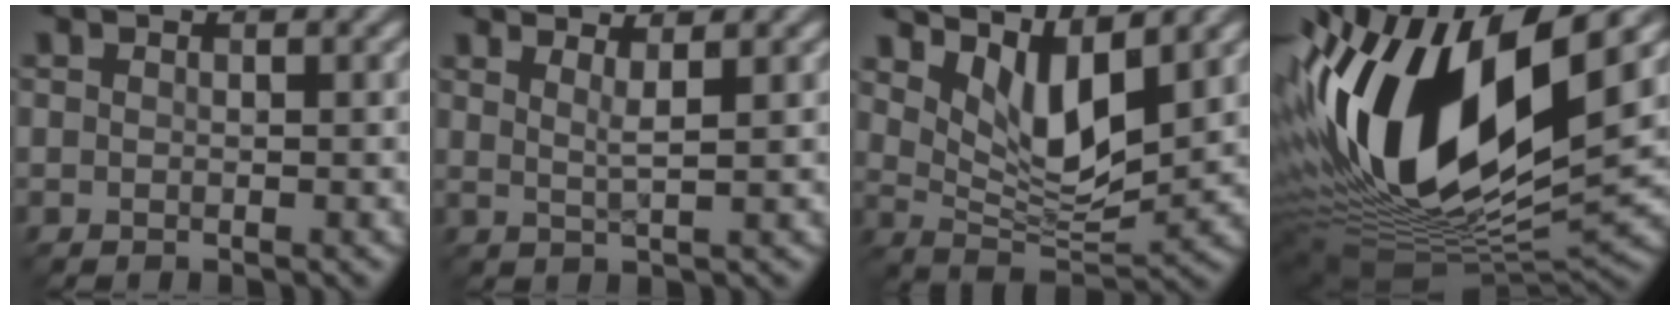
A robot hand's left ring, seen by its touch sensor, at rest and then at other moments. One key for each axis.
{"total": 2.3, "fx": 1.5, "fy": 0.4, "fz": 1.7, "tx": -0.024, "ty": -0.002, "tz": 0.020}
{"total": 6.8, "fx": 3.6, "fy": 2.6, "fz": 5.2, "tx": -0.103, "ty": -0.017, "tz": 0.069}
{"total": 16.9, "fx": 2.5, "fy": 8.0, "fz": 14.6, "tx": -0.281, "ty": 0.004, "tz": 0.040}